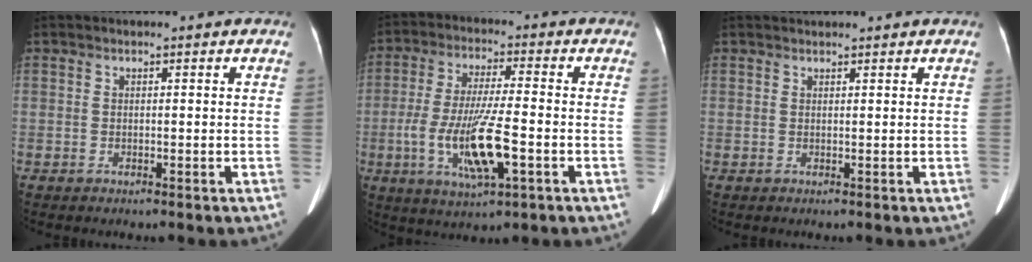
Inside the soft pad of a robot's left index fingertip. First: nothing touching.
{"total": 11.5, "force": [-3.2, 1.7, 11.0], "torque": [-0.217, -0.012, -0.056]}
{"total": 1.6, "force": [1.6, 0.0, 0.3], "torque": [-0.006, 0.023, 0.029]}